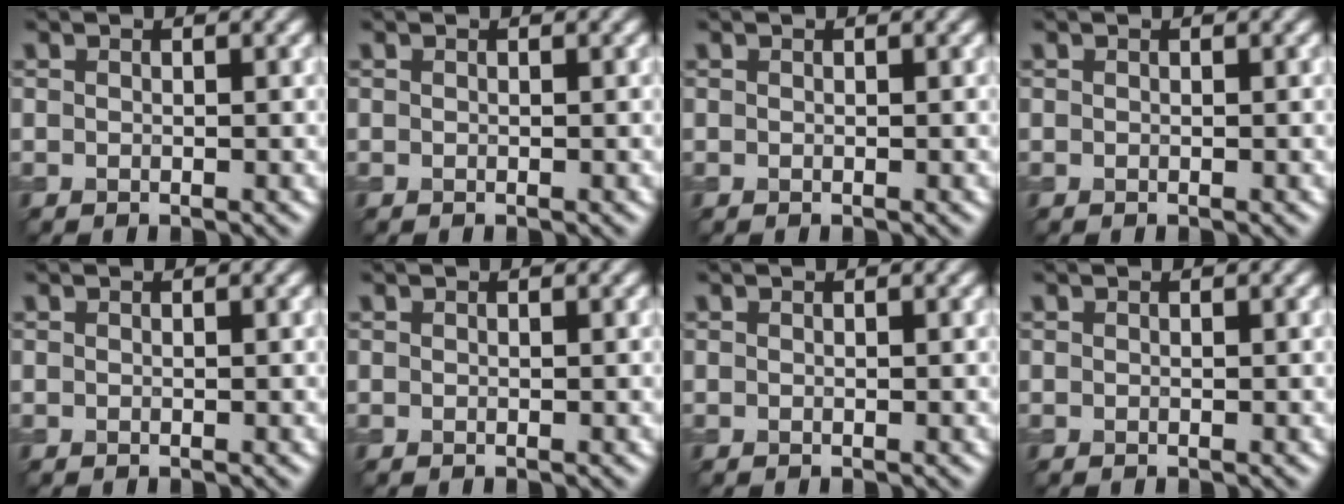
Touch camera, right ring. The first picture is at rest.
{"total": 0.0}
{"total": 0.0}
{"total": 0.0}
{"total": 0.0}
{"total": 0.0}
{"total": 0.0}
{"total": 0.0}